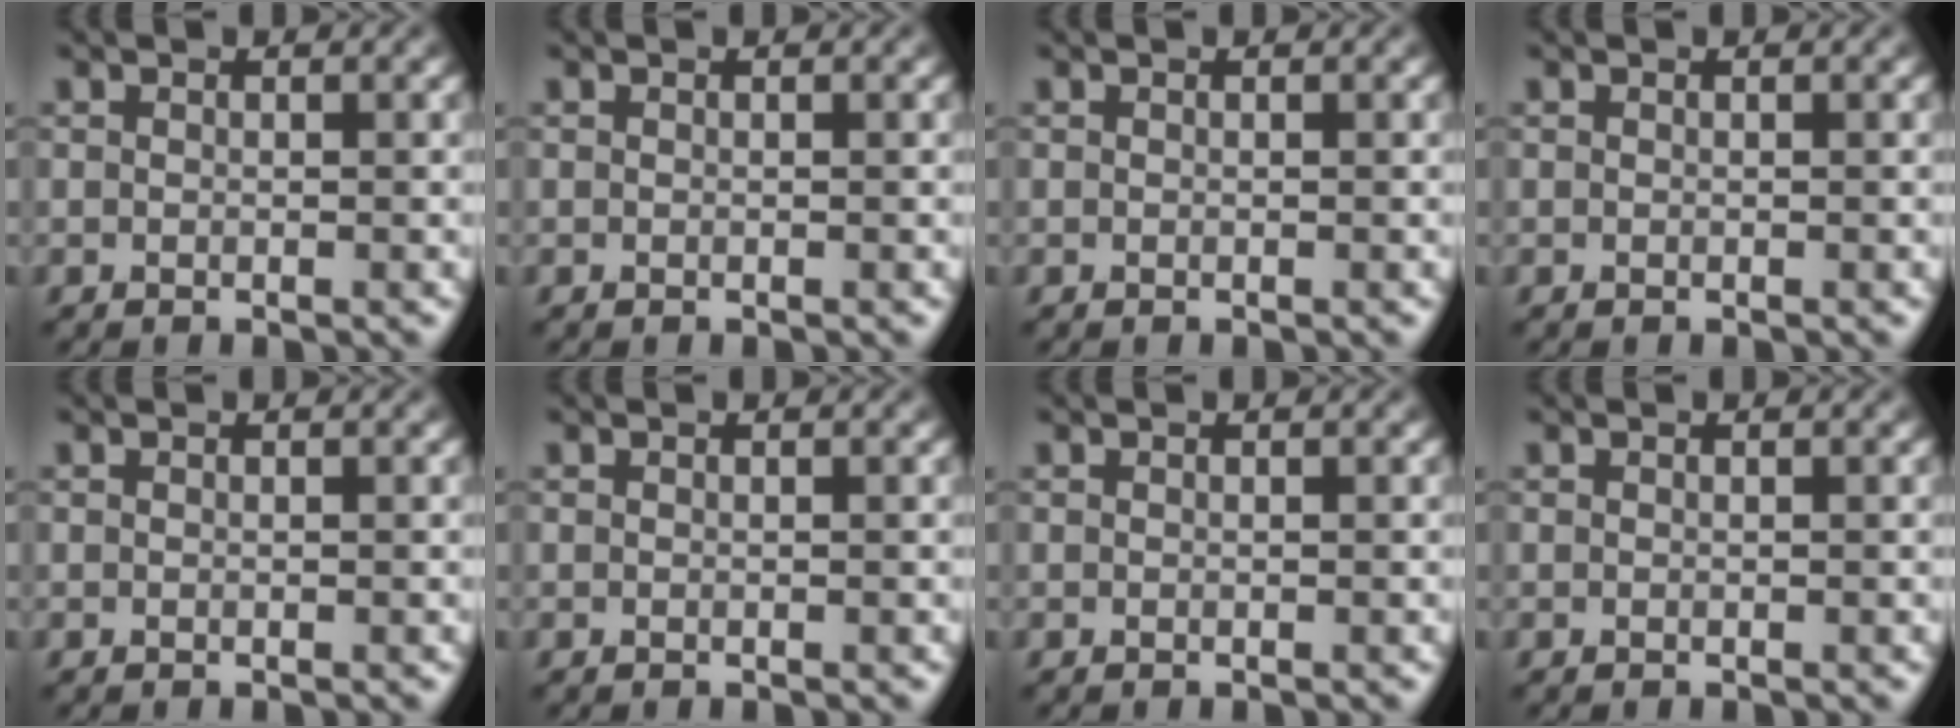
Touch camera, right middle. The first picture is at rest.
{"total": 0.0}
{"total": 0.0}
{"total": 0.0}
{"total": 0.0}
{"total": 0.0}
{"total": 0.0}
{"total": 0.0}